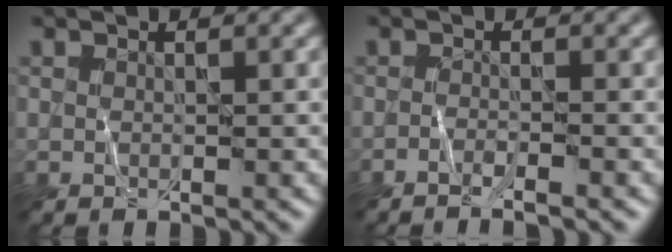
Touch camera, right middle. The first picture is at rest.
{"total": 1.9, "force": [-1.4, 0.1, 1.4], "torque": [-0.025, 0.001, -0.033]}